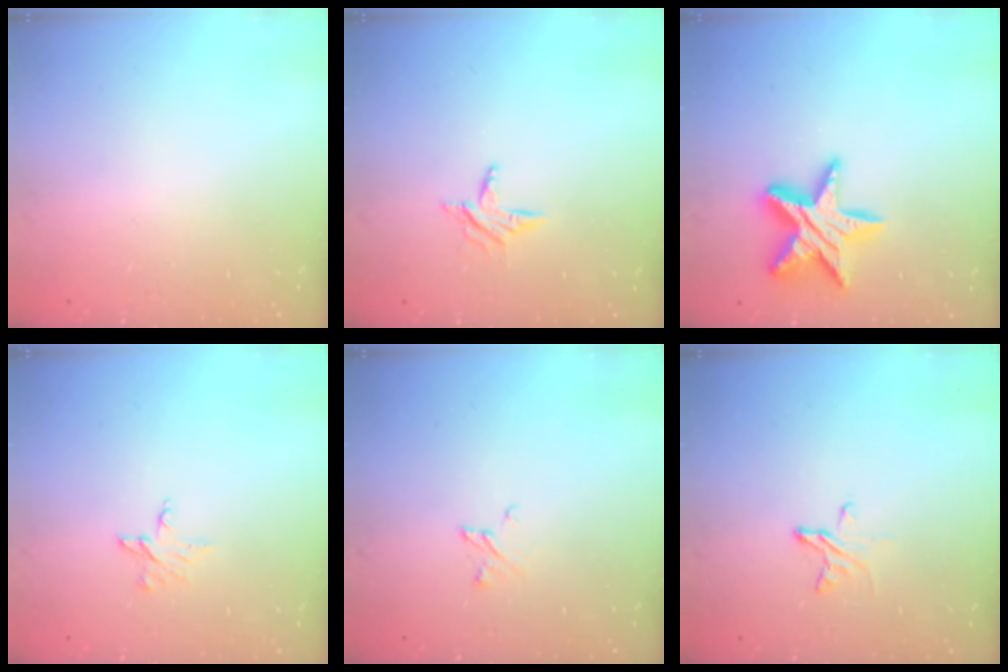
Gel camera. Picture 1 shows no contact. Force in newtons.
{"total": 5.9, "press": 5.8, "slide": 0.6}
{"total": 14.8, "press": 14.8, "slide": 1.2}
{"total": 5.3, "press": 5.3, "slide": 0.5}
{"total": 3.5, "press": 3.5, "slide": 0.3}
{"total": 4.4, "press": 4.4, "slide": 0.4}